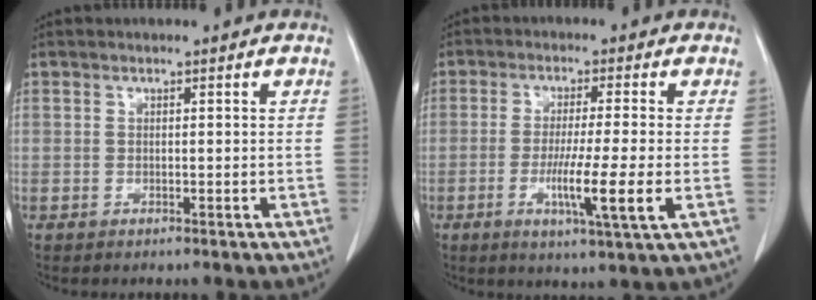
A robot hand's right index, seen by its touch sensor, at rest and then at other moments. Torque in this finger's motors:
{"motor_torque": [1.13, -0.40, 0.64, 0.19]}